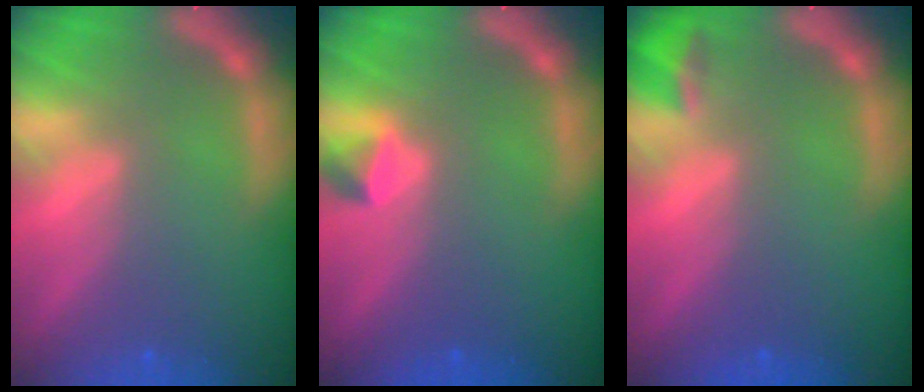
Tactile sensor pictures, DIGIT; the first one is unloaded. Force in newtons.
{"total": 1.4}
{"total": 1.9}